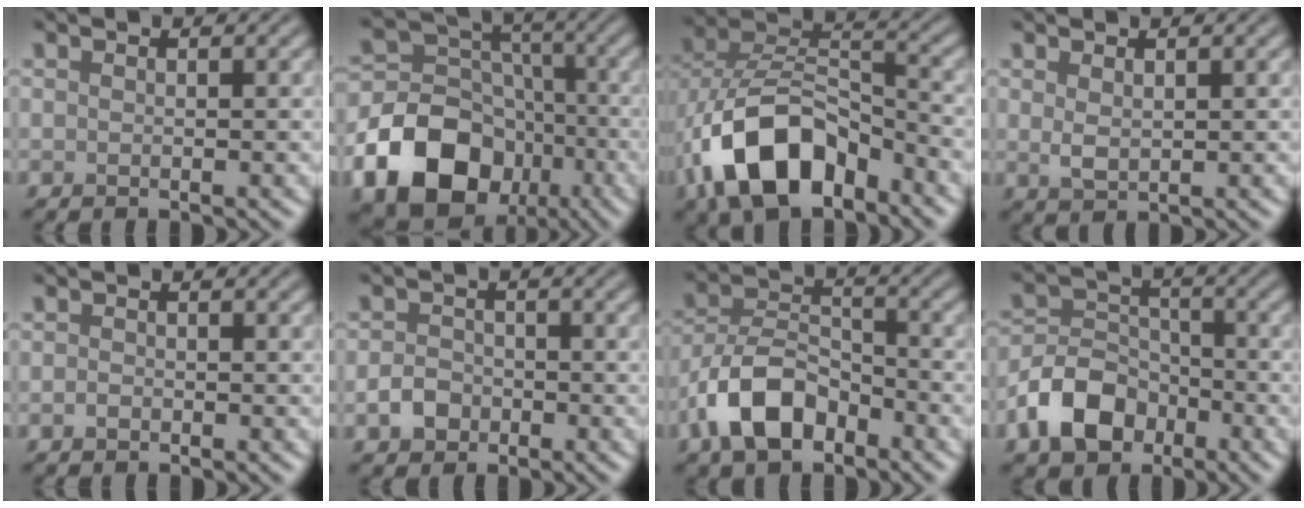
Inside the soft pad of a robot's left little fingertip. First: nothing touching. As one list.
[{"total": 15.5, "force": [-7.4, 11.9, 6.6], "torque": [-0.146, -0.029, -0.146]}, {"total": 10.4, "force": [-5.1, 5.7, 7.0], "torque": [-0.138, 0.011, -0.095]}, {"total": 1.6, "force": [0.7, 0.8, 1.2], "torque": [-0.026, -0.002, 0.017]}, {"total": 0.7, "force": [-0.3, 0.5, 0.4], "torque": [-0.008, -0.002, -0.008]}, {"total": 2.4, "force": [-1.0, 1.9, 1.0], "torque": [-0.016, 0.000, -0.024]}, {"total": 6.9, "force": [-3.8, 3.9, 4.3], "torque": [-0.077, 0.004, -0.079]}, {"total": 6.3, "force": [-3.3, 4.4, 3.0], "torque": [-0.054, -0.001, -0.074]}]